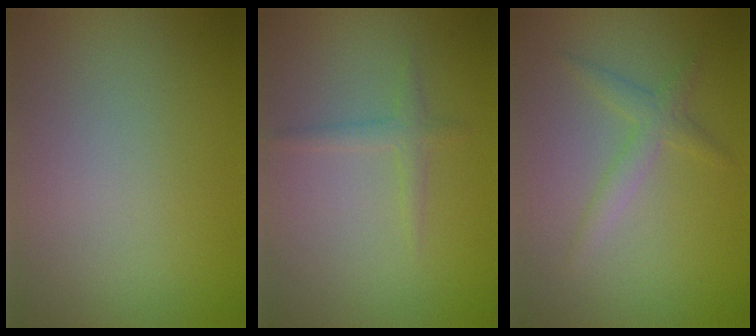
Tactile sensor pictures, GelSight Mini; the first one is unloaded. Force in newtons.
{"total": 1.4, "press": 1.4, "slide": 0.1}
{"total": 2.0, "press": 2.0, "slide": 0.1}